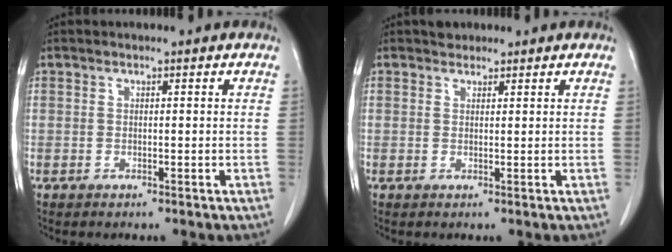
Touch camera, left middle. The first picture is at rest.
{"total": 1.3, "force": [1.1, 0.7, 0.1], "torque": [-0.002, 0.006, 0.015]}